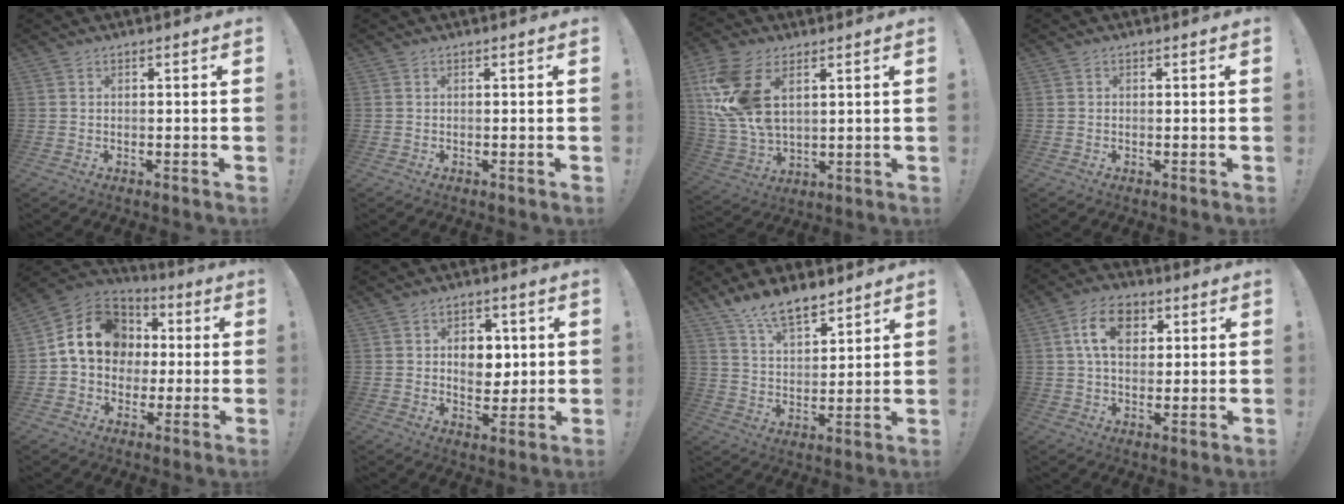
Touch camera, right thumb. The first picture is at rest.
{"total": 0.0}
{"total": 16.6, "force": [6.2, 10.0, 11.8], "torque": [-0.238, -0.025, 0.117]}
{"total": 0.0}
{"total": 16.0, "force": [2.4, 13.5, 8.3], "torque": [-0.117, 0.009, 0.053]}
{"total": 8.2, "force": [1.5, 6.3, 4.9], "torque": [-0.060, -0.002, 0.026]}
{"total": 11.5, "force": [9.1, 4.6, 5.2], "torque": [-0.091, -0.060, 0.171]}
{"total": 11.1, "force": [4.1, 7.4, 7.2], "torque": [-0.110, 0.004, 0.076]}